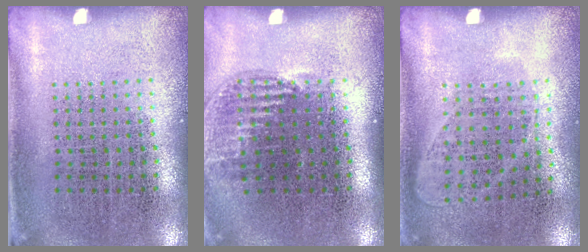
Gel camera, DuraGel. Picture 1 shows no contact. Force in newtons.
{"total": 1.1, "press": 1.0, "slide": 0.4}
{"total": 1.0, "press": 0.9, "slide": 0.4}